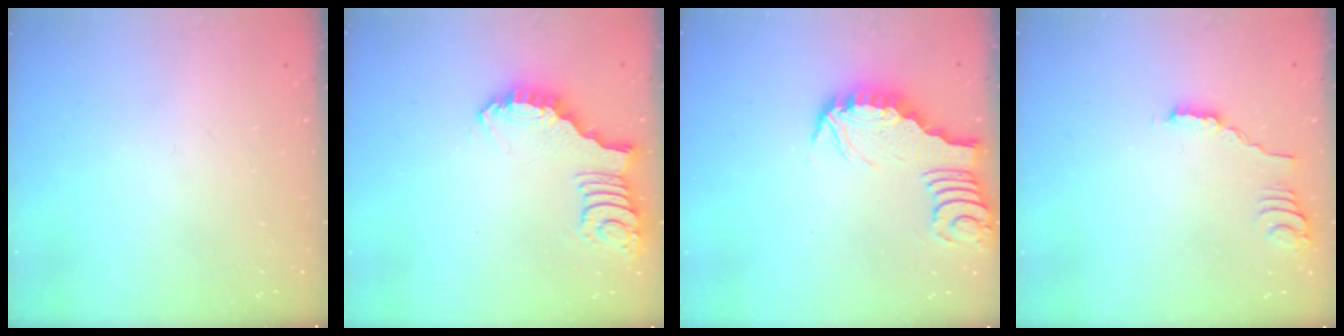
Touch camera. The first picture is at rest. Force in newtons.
{"total": 2.9, "press": 2.9, "slide": 0.1}
{"total": 3.0, "press": 2.9, "slide": 0.3}
{"total": 1.6, "press": 1.6, "slide": 0.4}